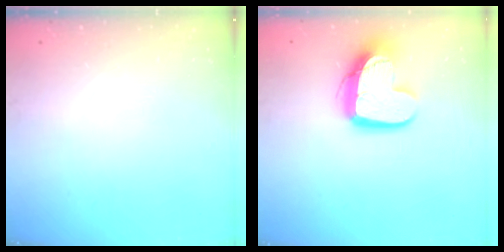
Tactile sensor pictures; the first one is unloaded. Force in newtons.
{"total": 14.6, "press": 14.6, "slide": 1.1}